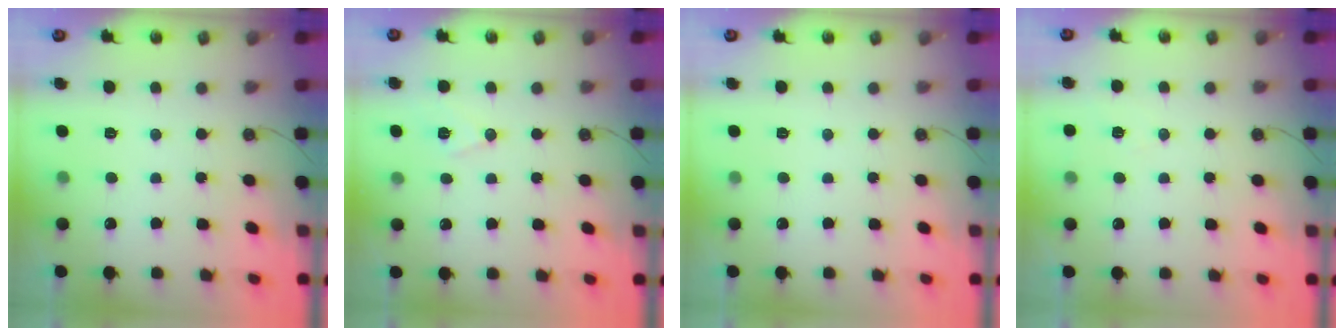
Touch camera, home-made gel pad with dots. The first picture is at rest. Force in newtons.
{"total": 8.0, "press": 6.9, "slide": 4.1}
{"total": 0.0}
{"total": 5.8, "press": 4.8, "slide": 3.3}